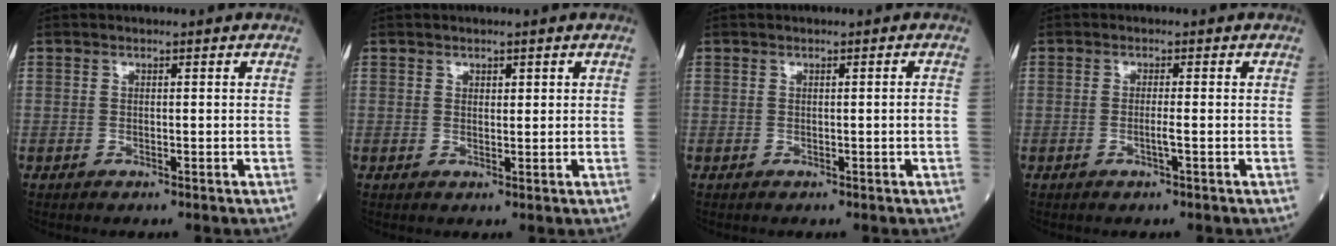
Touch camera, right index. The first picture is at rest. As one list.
[{"total": 1.3, "force": [0.7, 0.7, 0.8], "torque": [-0.012, -0.001, 0.011]}, {"total": 0.8, "force": [-0.2, -0.2, 0.8], "torque": [-0.013, -0.002, 0.000]}, {"total": 1.6, "force": [-0.5, -0.2, 1.5], "torque": [-0.029, -0.001, -0.011]}]